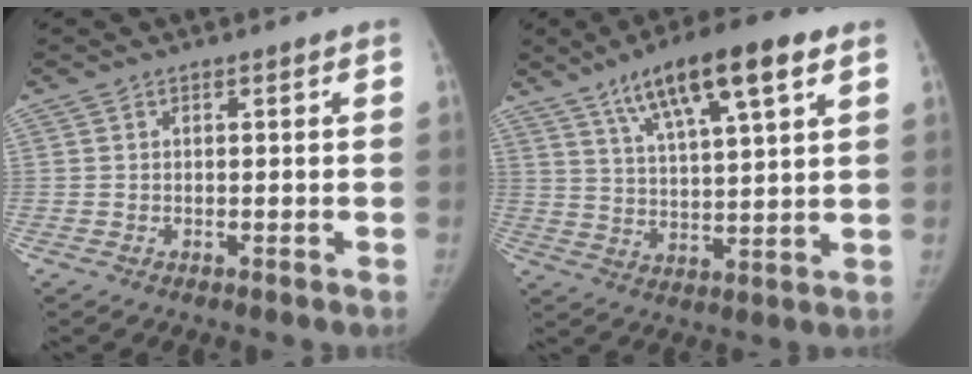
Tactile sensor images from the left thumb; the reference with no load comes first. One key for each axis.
{"total": 15.4, "fx": 8.5, "fy": 3.7, "fz": 12.2, "tx": -0.191, "ty": -0.019, "tz": 0.145}